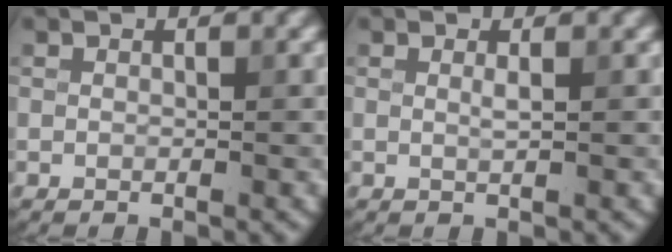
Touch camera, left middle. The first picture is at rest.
{"total": 0.8, "force": [0.2, 0.2, 0.8], "torque": [-0.012, 0.003, 0.001]}